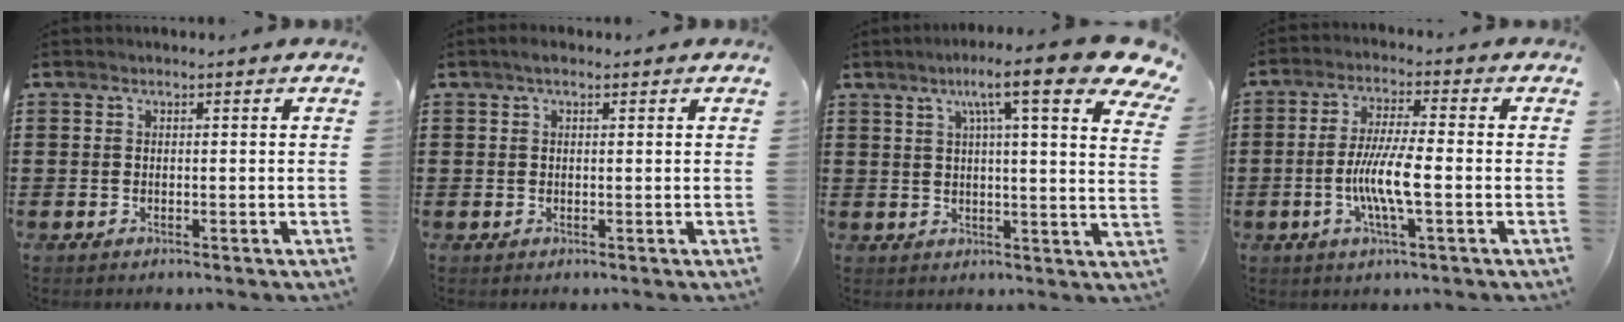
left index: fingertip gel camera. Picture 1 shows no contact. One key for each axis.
{"total": 1.1, "fx": 0.3, "fy": 0.6, "fz": 0.9, "tx": -0.018, "ty": 0.006, "tz": 0.005}
{"total": 11.8, "fx": 7.5, "fy": 1.3, "fz": 9.1, "tx": -0.157, "ty": -0.019, "tz": 0.115}
{"total": 7.7, "fx": -1.8, "fy": 1.1, "fz": 7.4, "tx": -0.146, "ty": -0.005, "tz": -0.040}